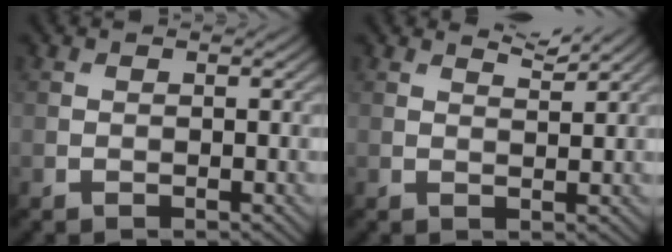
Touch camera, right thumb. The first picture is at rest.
{"total": 2.0, "force": [1.8, 0.1, 0.9], "torque": [-0.021, 0.001, 0.034]}